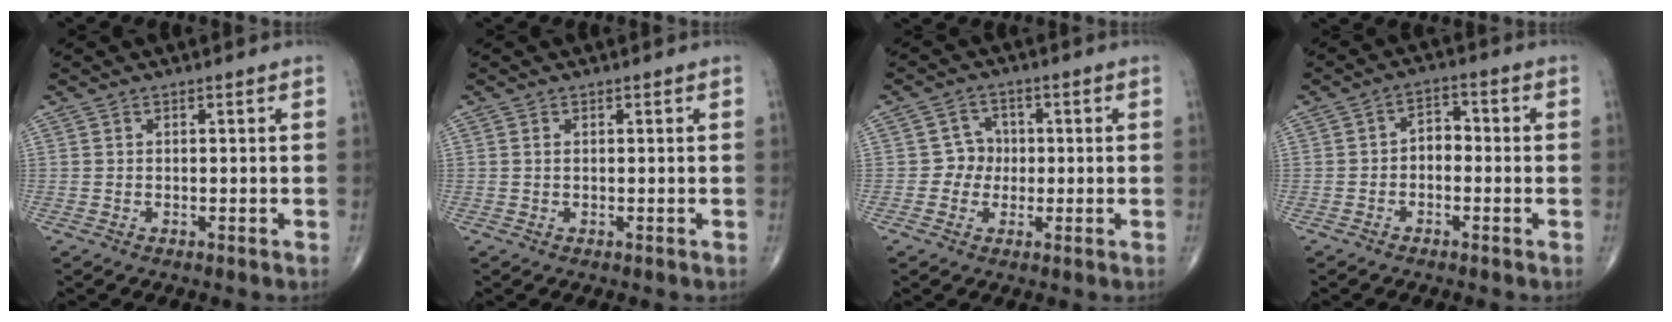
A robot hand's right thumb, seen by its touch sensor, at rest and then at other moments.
{"total": 0.5, "force": [0.1, 0.3, 0.4], "torque": [-0.013, 0.003, 0.003]}
{"total": 4.0, "force": [-0.3, 3.9, 1.1], "torque": [0.014, 0.012, -0.012]}
{"total": 3.1, "force": [-0.8, 2.1, 2.1], "torque": [-0.015, 0.018, -0.026]}